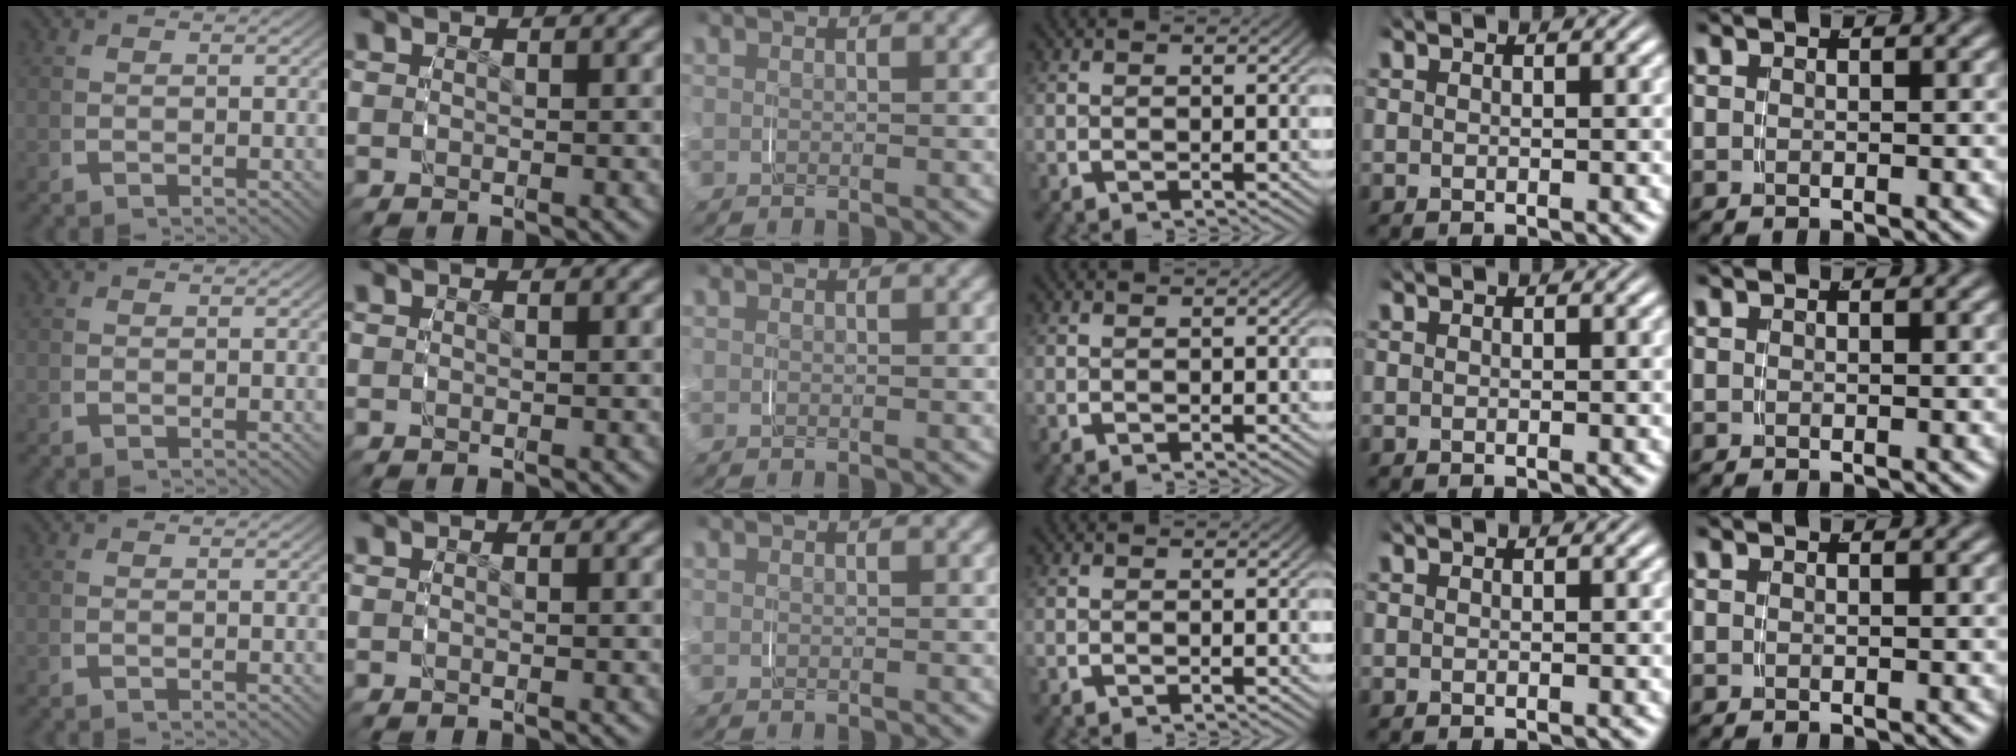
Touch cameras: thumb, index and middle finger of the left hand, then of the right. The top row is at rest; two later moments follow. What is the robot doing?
{"motion": "grasp_and_lifting", "object": "glasses case"}